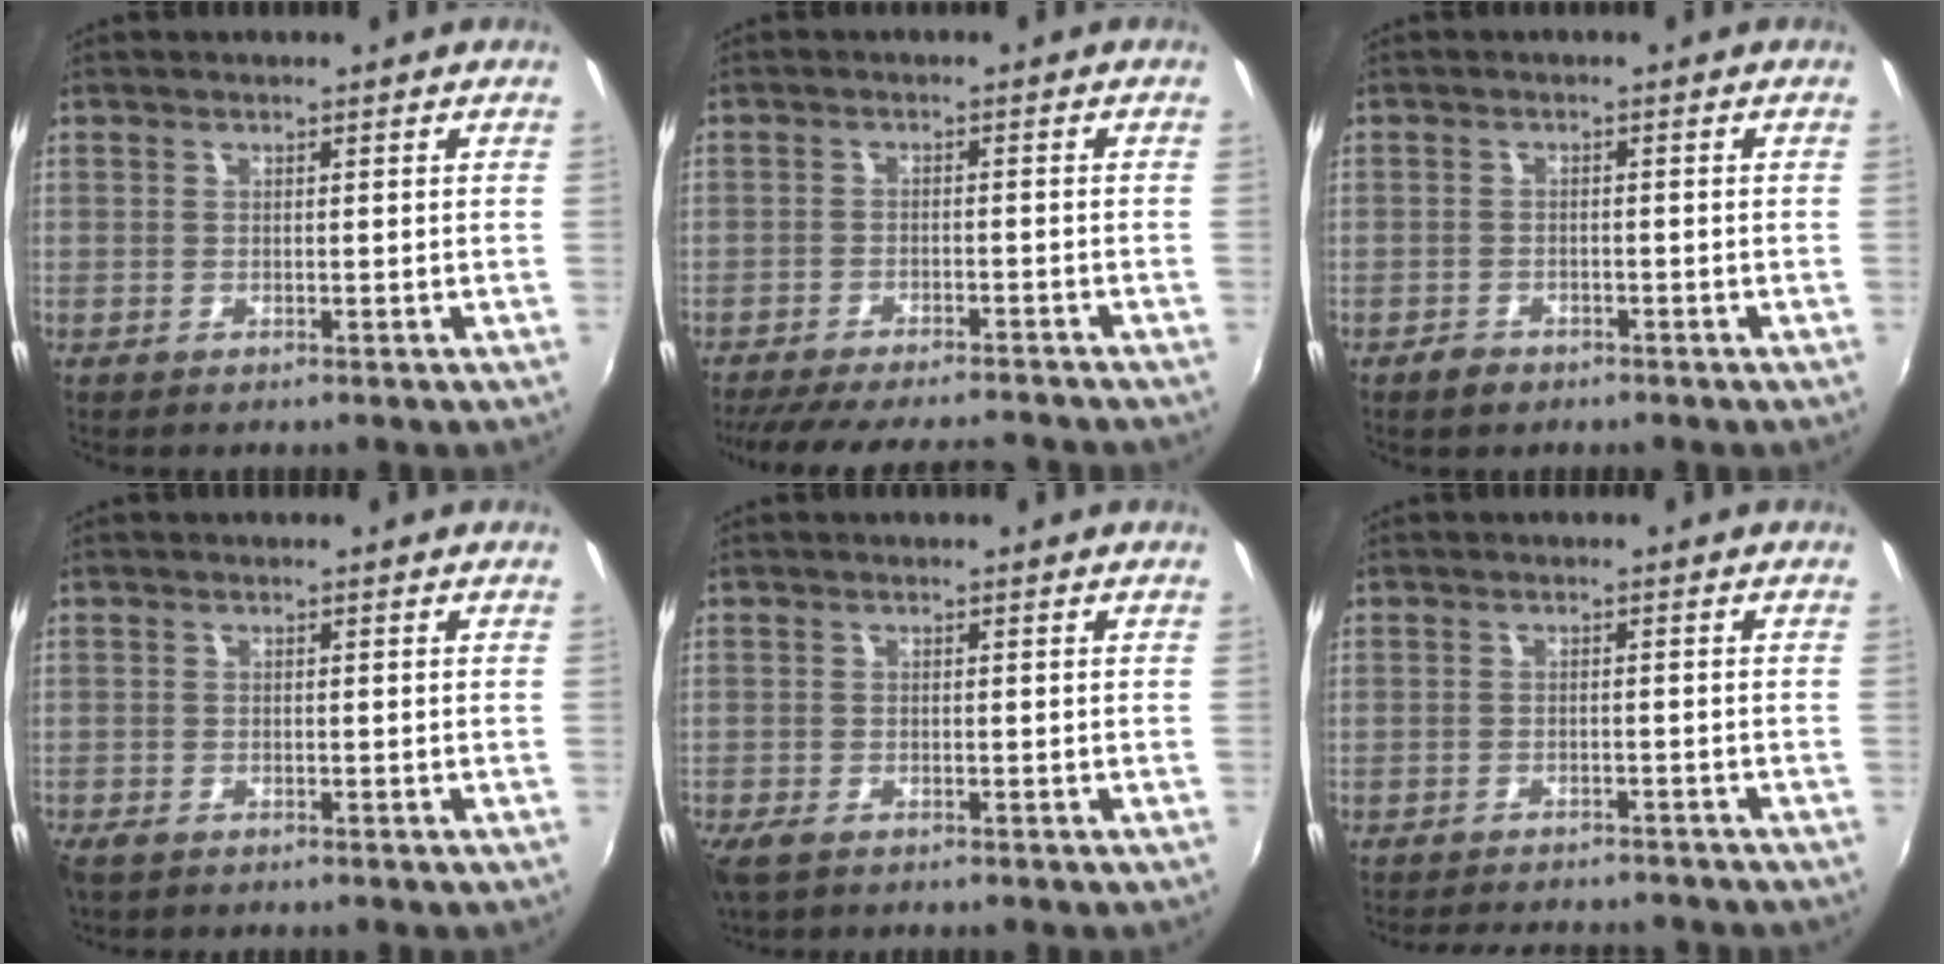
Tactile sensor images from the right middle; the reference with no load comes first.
{"total": 14.8, "force": [-13.1, 2.6, 6.3], "torque": [-0.135, -0.012, -0.195]}
{"total": 2.4, "force": [-1.8, 1.4, 0.7], "torque": [-0.020, 0.001, -0.030]}
{"total": 2.1, "force": [-1.5, 1.1, 0.9], "torque": [-0.020, -0.008, -0.029]}
{"total": 3.3, "force": [-2.3, 1.6, 1.9], "torque": [-0.045, -0.013, -0.043]}
{"total": 10.0, "force": [-8.9, 2.6, 3.6], "torque": [-0.082, -0.013, -0.124]}